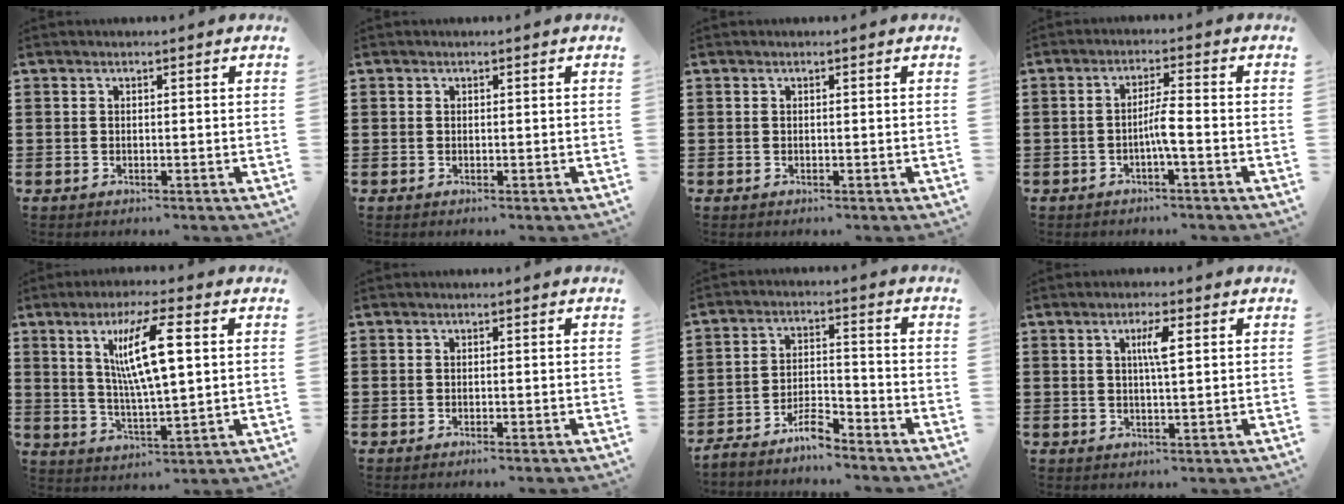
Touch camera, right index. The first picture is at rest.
{"total": 0.0}
{"total": 0.0}
{"total": 3.4, "force": [-1.4, 0.1, 3.1], "torque": [-0.065, -0.003, -0.030]}
{"total": 10.4, "force": [3.1, 2.0, 9.8], "torque": [-0.187, 0.005, 0.048]}
{"total": 0.6, "force": [-0.4, -0.1, 0.4], "torque": [-0.006, -0.002, -0.008]}
{"total": 4.8, "force": [-4.4, 0.7, 1.8], "torque": [-0.040, 0.008, -0.087]}
{"total": 3.6, "force": [0.9, 0.5, 3.4], "torque": [-0.070, 0.006, 0.012]}